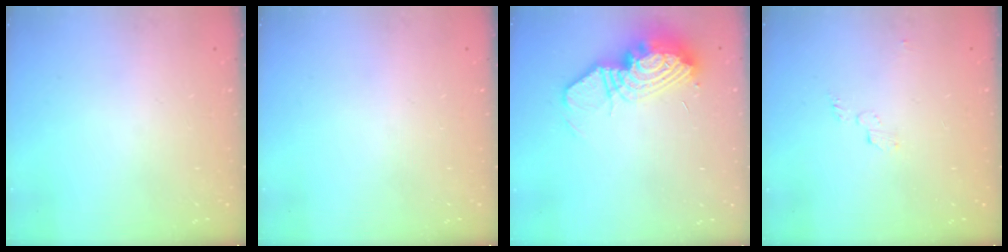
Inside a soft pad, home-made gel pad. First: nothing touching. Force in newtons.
{"total": 0.0}
{"total": 16.9, "press": 16.7, "slide": 2.9}
{"total": 3.6, "press": 3.6, "slide": 0.4}